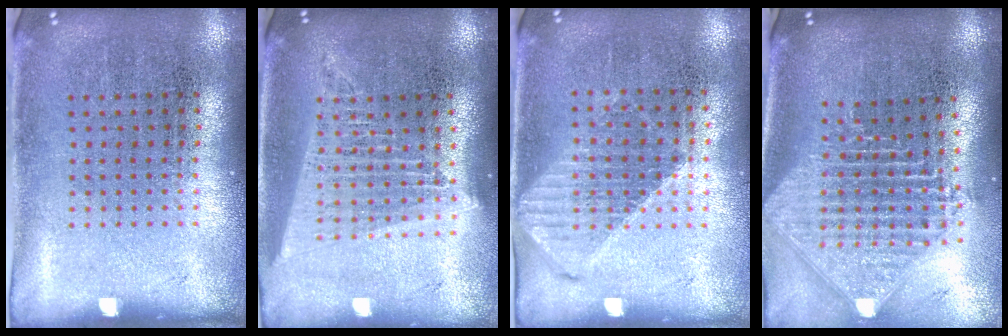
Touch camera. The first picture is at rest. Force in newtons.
{"total": 1.7, "press": 1.6, "slide": 0.8}
{"total": 1.2, "press": 1.1, "slide": 0.5}
{"total": 2.3, "press": 1.8, "slide": 1.5}